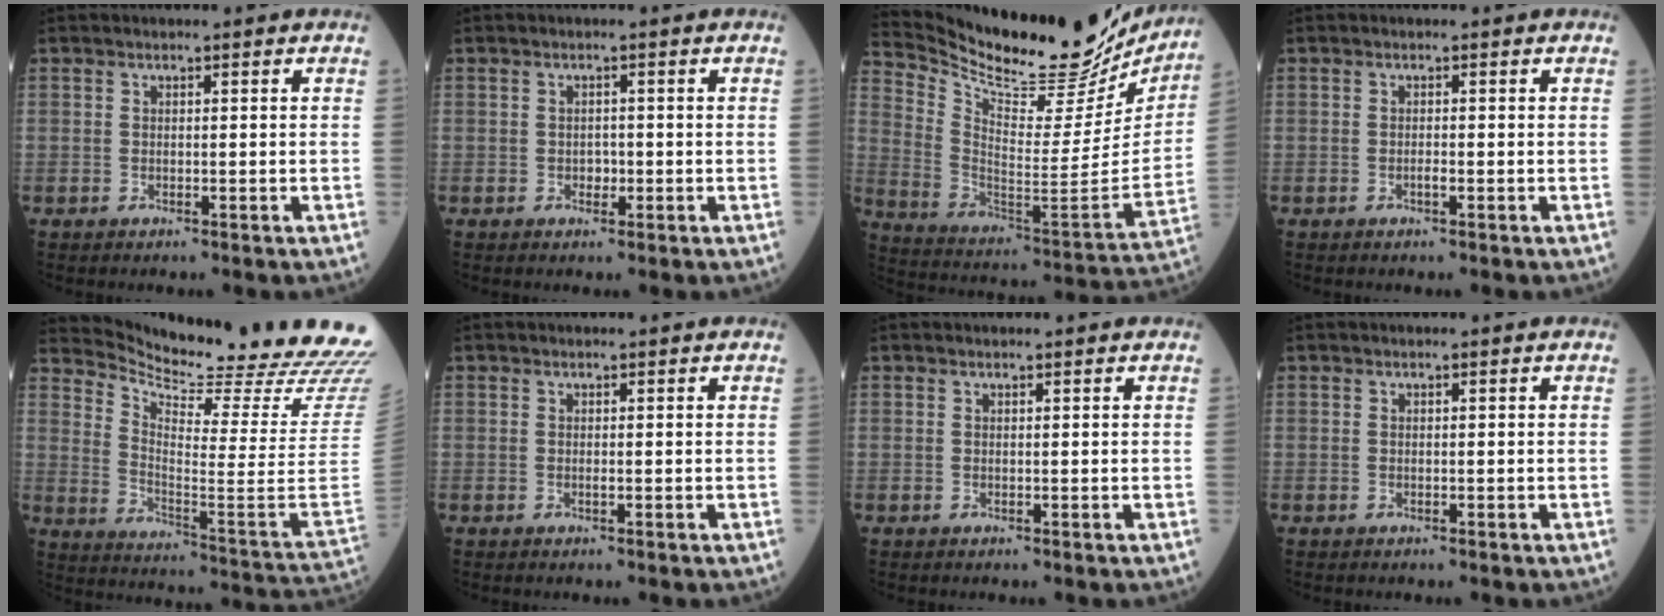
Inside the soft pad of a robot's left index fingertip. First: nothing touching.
{"total": 1.7, "force": [-1.4, 0.9, 0.5], "torque": [-0.006, -0.003, -0.020]}
{"total": 24.4, "force": [22.3, 5.3, 8.3], "torque": [-0.148, -0.074, 0.323]}
{"total": 1.3, "force": [-1.3, 0.0, 0.2], "torque": [-0.006, -0.006, -0.020]}
{"total": 25.5, "force": [24.0, 0.5, 8.7], "torque": [-0.149, -0.140, 0.309]}
{"total": 1.0, "force": [-1.0, 0.0, 0.0], "torque": [-0.003, -0.007, -0.016]}
{"total": 0.6, "force": [-0.6, 0.0, -0.2], "torque": [-0.001, -0.005, -0.008]}
{"total": 0.0}